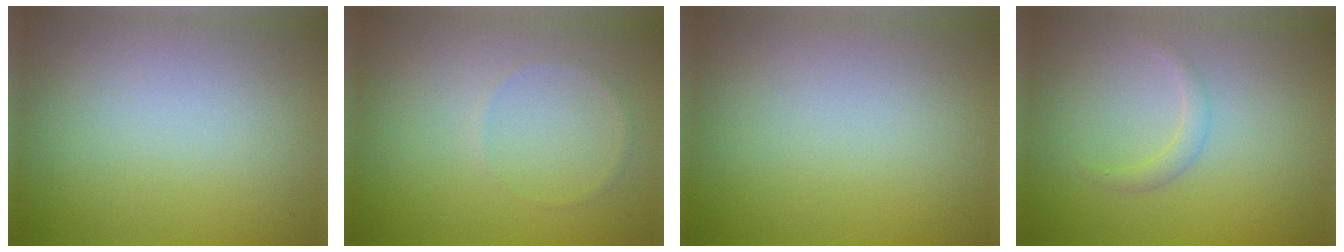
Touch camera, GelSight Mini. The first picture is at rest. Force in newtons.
{"total": 0.5, "press": 0.5, "slide": 0.1}
{"total": 0.0}
{"total": 1.1, "press": 1.1, "slide": 0.2}